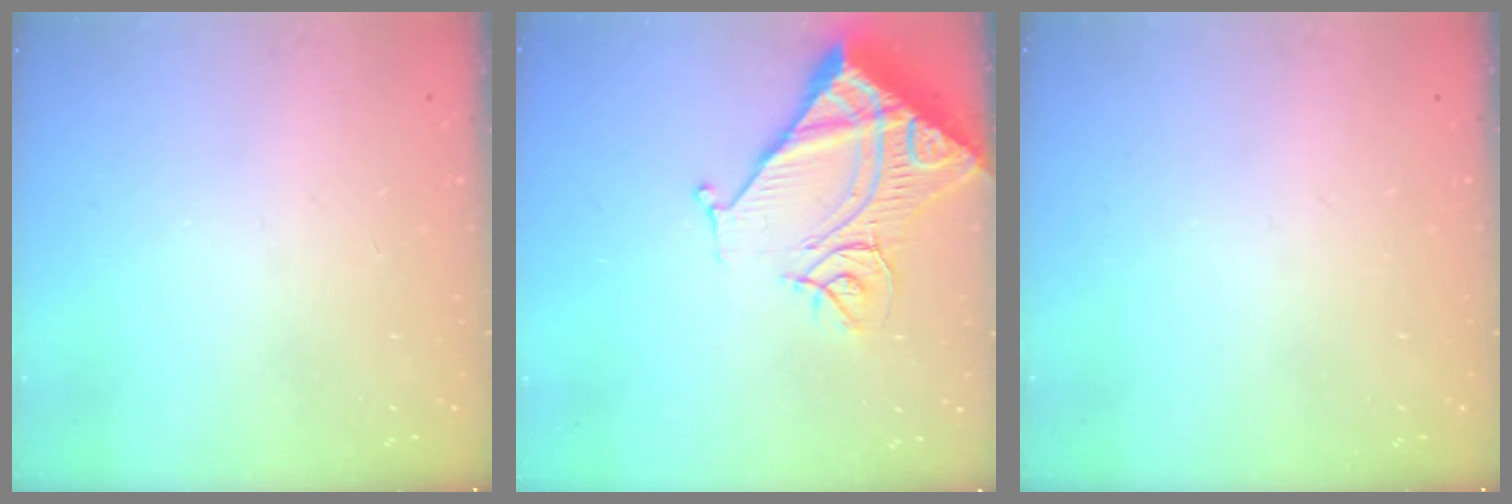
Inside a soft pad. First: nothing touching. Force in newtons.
{"total": 16.6, "press": 16.5, "slide": 1.7}
{"total": 0.0}